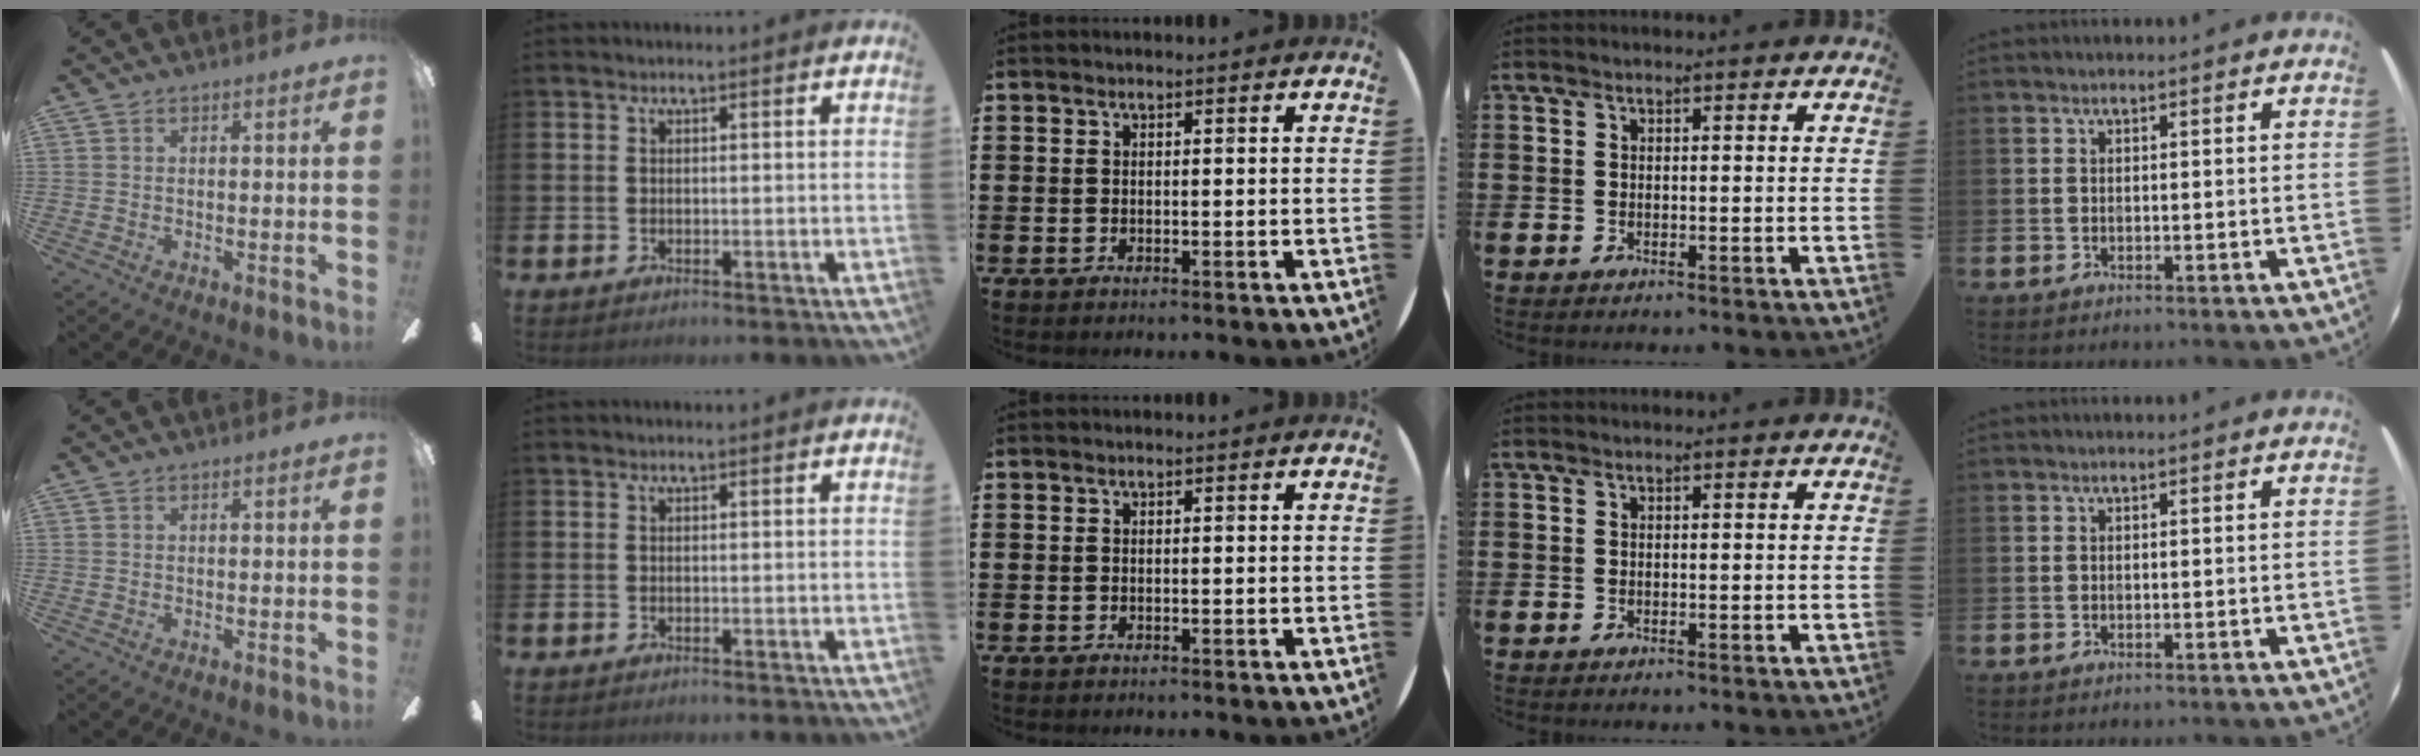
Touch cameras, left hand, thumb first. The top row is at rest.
{}